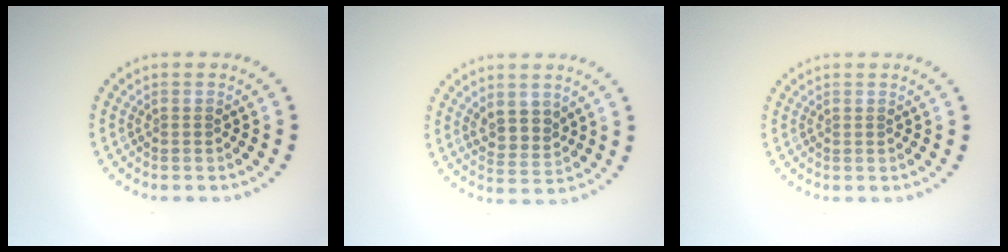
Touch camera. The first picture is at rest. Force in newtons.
{"total": 2.5, "press": 2.2, "slide": 1.1}
{"total": 0.0}